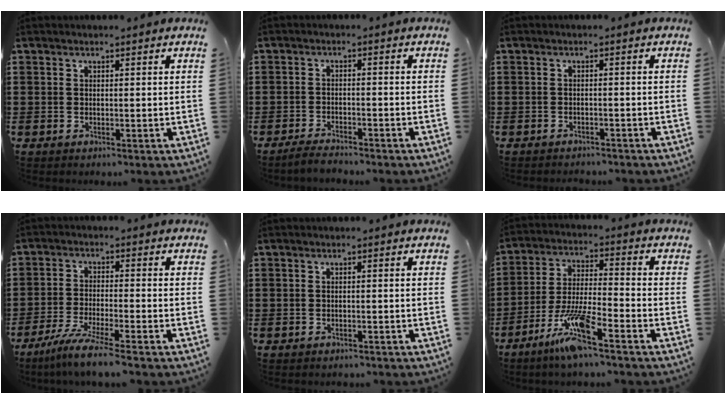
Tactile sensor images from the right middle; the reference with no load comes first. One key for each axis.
{"total": 2.4, "fx": -2.4, "fy": 0.2, "fz": 0.4, "tx": -0.011, "ty": 0.000, "tz": -0.048}
{"total": 1.2, "fx": -1.2, "fy": 0.1, "fz": -0.1, "tx": -0.003, "ty": 0.000, "tz": -0.027}
{"total": 5.9, "fx": -4.8, "fy": -0.5, "fz": 3.3, "tx": -0.072, "ty": -0.021, "tz": -0.090}
{"total": 0.6, "fx": -0.6, "fy": 0.1, "fz": 0.0, "tx": -0.002, "ty": -0.001, "tz": -0.013}
{"total": 9.0, "fx": -6.1, "fy": 0.7, "fz": 6.6, "tx": -0.145, "ty": -0.012, "tz": -0.119}